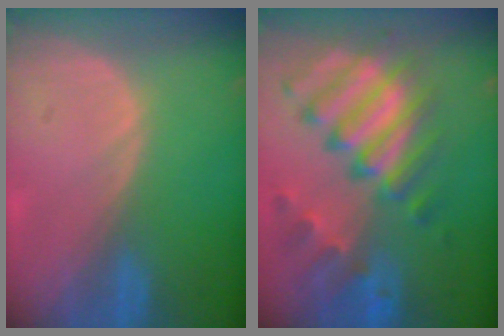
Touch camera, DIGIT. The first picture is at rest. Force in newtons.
{"total": 11.4, "press": 9.8, "slide": 5.9}